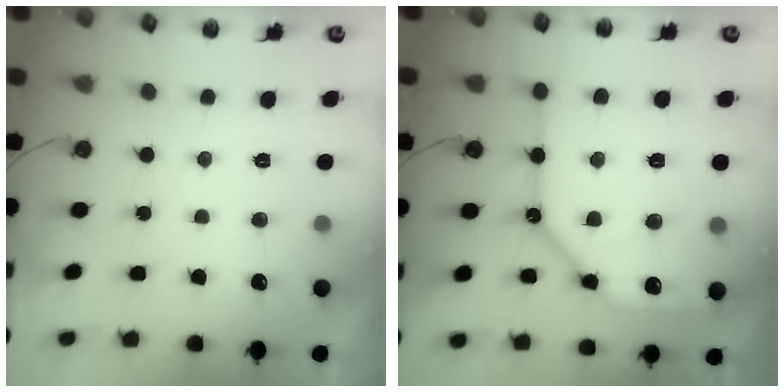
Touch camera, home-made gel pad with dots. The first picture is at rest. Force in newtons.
{"total": 16.5, "press": 16.4, "slide": 2.1}